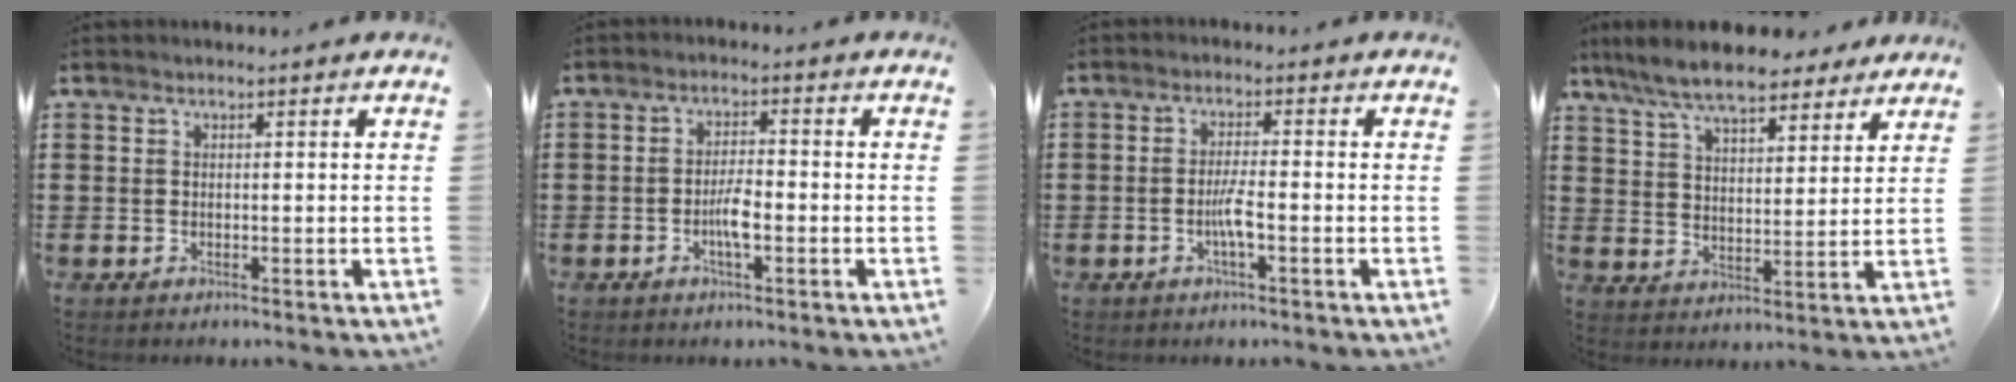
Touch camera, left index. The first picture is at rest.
{"total": 4.1, "force": [-1.2, 1.0, 3.8], "torque": [-0.079, 0.000, -0.026]}
{"total": 3.7, "force": [-1.1, 0.4, 3.5], "torque": [-0.076, -0.005, -0.025]}
{"total": 9.1, "force": [7.9, 1.9, 3.9], "torque": [-0.104, -0.020, 0.146]}